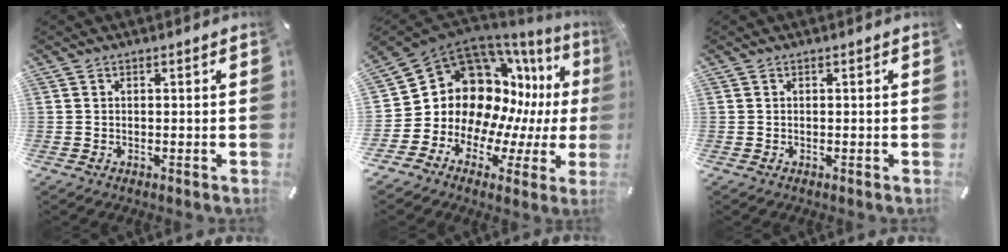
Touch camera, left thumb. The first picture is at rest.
{"total": 16.1, "force": [4.8, 13.4, 7.7], "torque": [-0.142, -0.083, 0.112]}
{"total": 0.0}